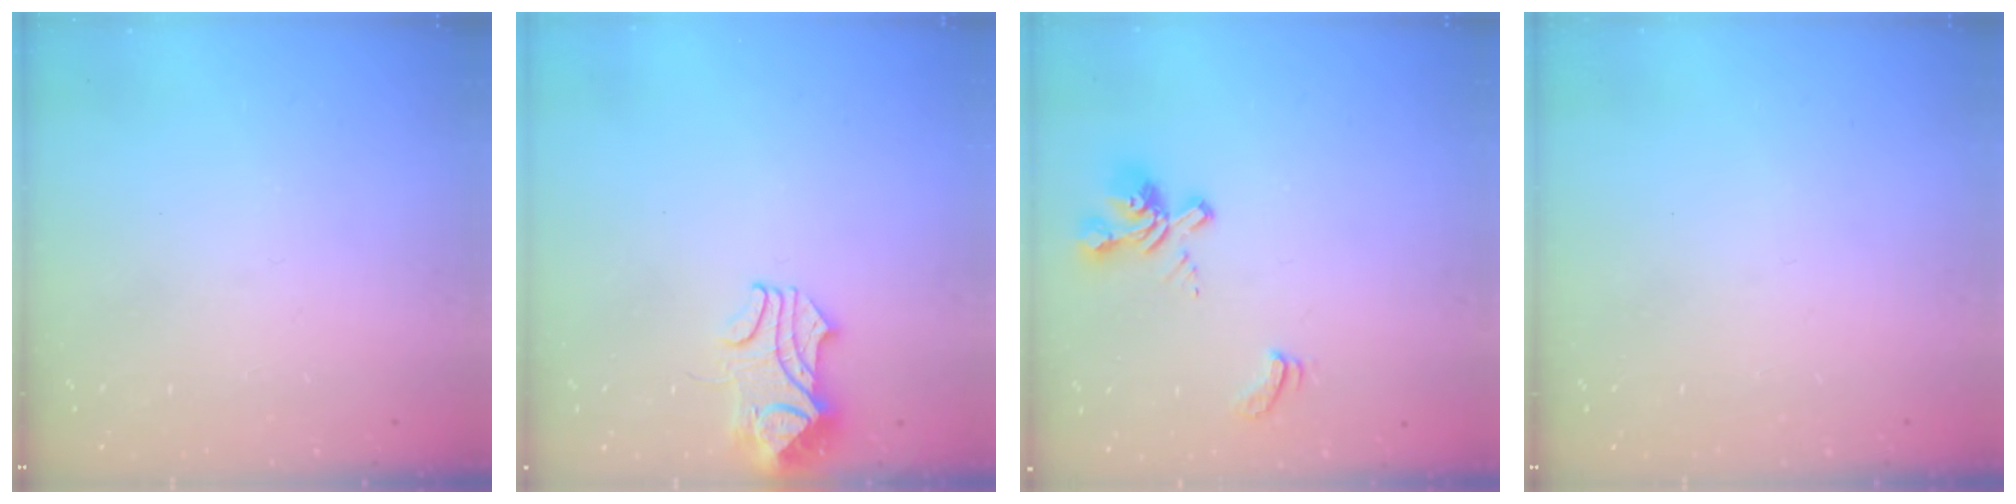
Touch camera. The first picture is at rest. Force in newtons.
{"total": 3.6, "press": 3.6, "slide": 0.5}
{"total": 2.4, "press": 2.0, "slide": 1.3}
{"total": 0.0}